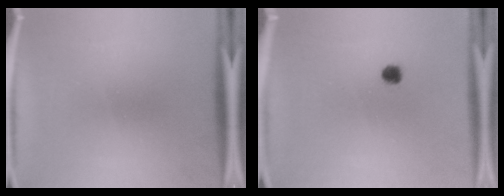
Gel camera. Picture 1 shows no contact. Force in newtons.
{"total": 2.0}